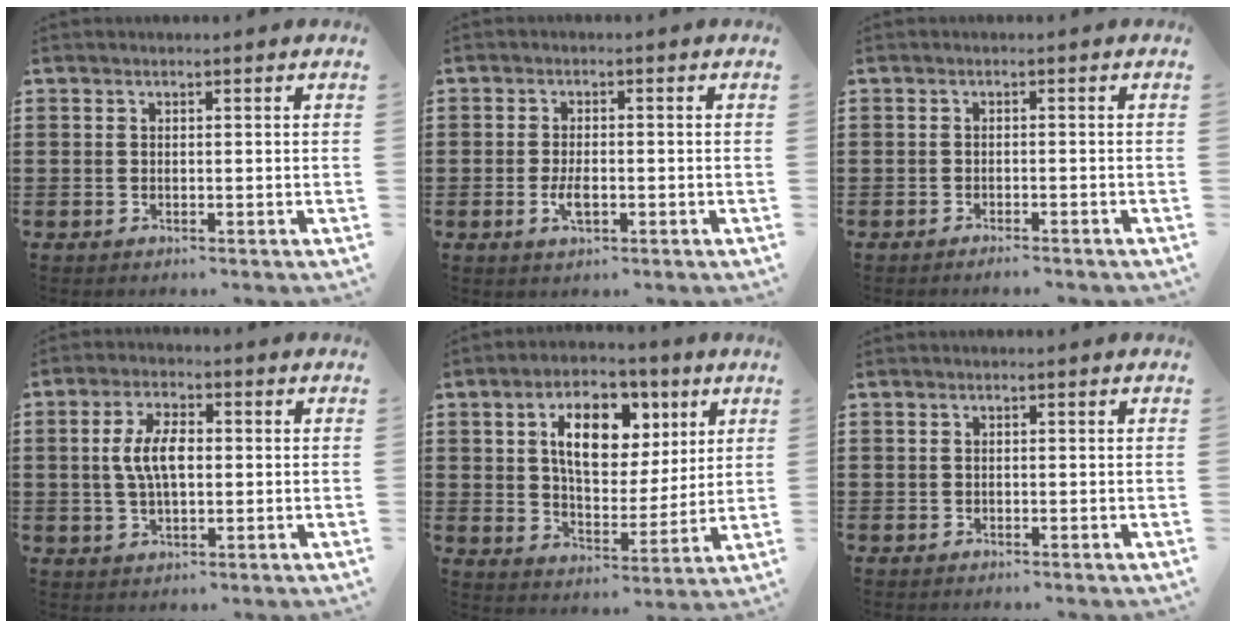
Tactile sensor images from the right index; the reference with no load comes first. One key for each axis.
{"total": 3.0, "fx": -0.9, "fy": 1.2, "fz": 2.6, "tx": -0.063, "ty": -0.008, "tz": -0.017}
{"total": 1.2, "fx": -1.1, "fy": -0.1, "fz": 0.3, "tx": -0.007, "ty": 0.001, "tz": -0.022}
{"total": 6.5, "fx": 0.3, "fy": 2.9, "fz": 5.8, "tx": -0.125, "ty": 0.006, "tz": -0.001}
{"total": 10.7, "fx": 4.4, "fy": 6.3, "fz": 7.5, "tx": -0.131, "ty": 0.008, "tz": 0.071}
{"total": 0.0}